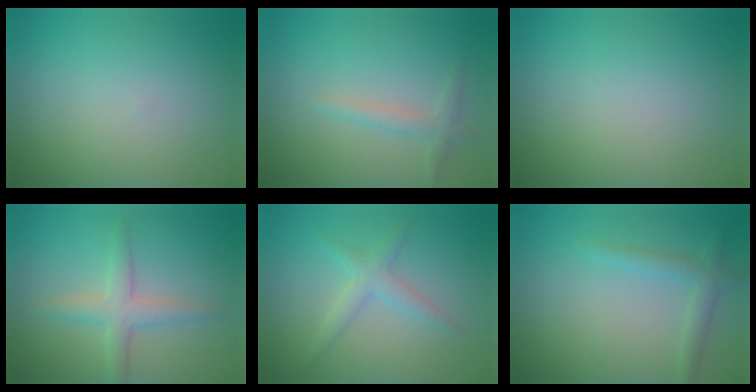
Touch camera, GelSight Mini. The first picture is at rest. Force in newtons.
{"total": 1.5, "press": 1.5, "slide": 0.1}
{"total": 0.0}
{"total": 2.9, "press": 2.9, "slide": 0.1}
{"total": 2.1, "press": 2.1, "slide": 0.0}
{"total": 1.9, "press": 1.9, "slide": 0.1}